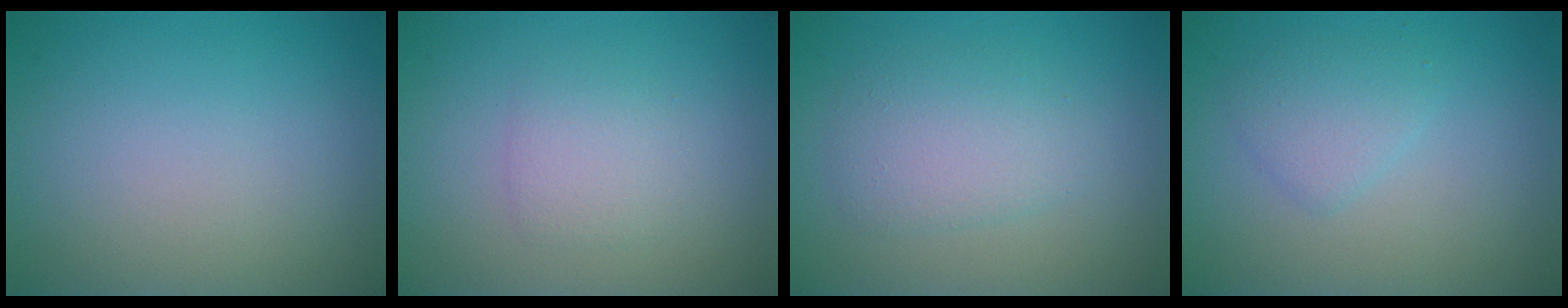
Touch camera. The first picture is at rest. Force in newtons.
{"total": 1.9, "press": 1.9, "slide": 0.1}
{"total": 3.0, "press": 3.0, "slide": 0.1}
{"total": 2.0, "press": 2.0, "slide": 0.1}